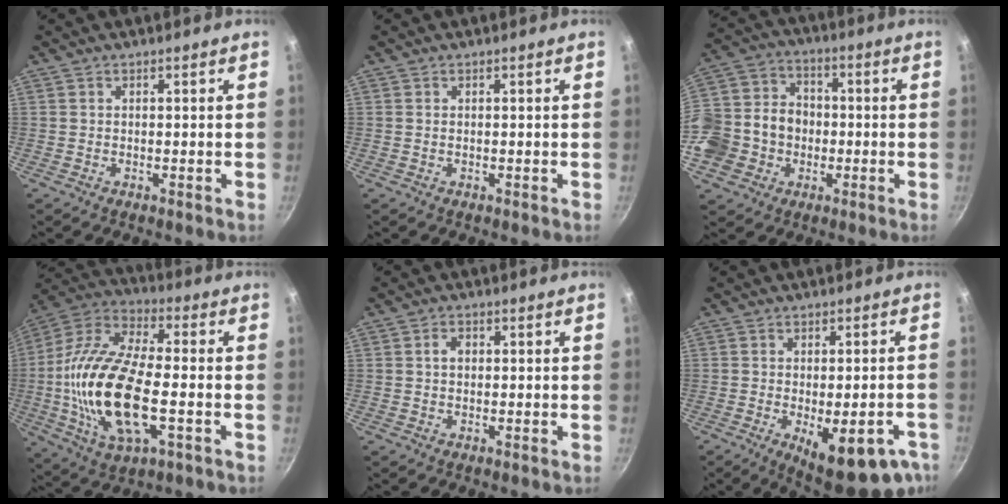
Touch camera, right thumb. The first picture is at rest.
{"total": 0.0}
{"total": 17.3, "force": [-3.5, 14.8, 8.2], "torque": [-0.164, 0.042, -0.064]}
{"total": 22.7, "force": [-3.3, 10.0, 20.2], "torque": [-0.398, 0.019, -0.074]}
{"total": 2.1, "force": [0.3, 1.6, 1.4], "torque": [-0.017, 0.005, 0.004]}
{"total": 15.8, "force": [-6.7, 6.1, 12.9], "torque": [-0.136, 0.000, -0.077]}